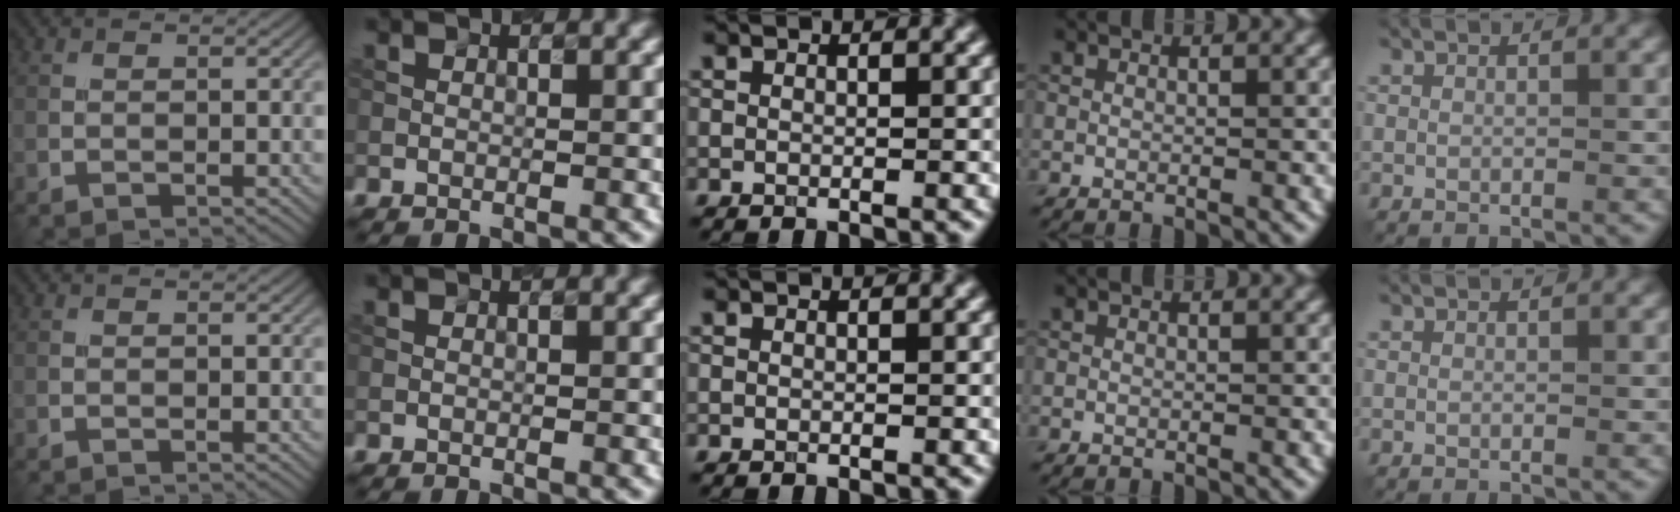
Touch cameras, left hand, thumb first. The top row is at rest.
{}